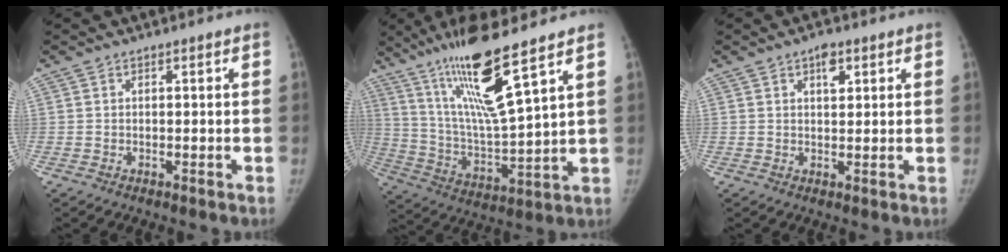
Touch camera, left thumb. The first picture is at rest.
{"total": 18.0, "force": [11.3, 1.4, 13.9], "torque": [-0.248, -0.066, 0.216]}
{"total": 3.5, "force": [1.9, 1.8, 2.3], "torque": [-0.023, -0.007, 0.028]}